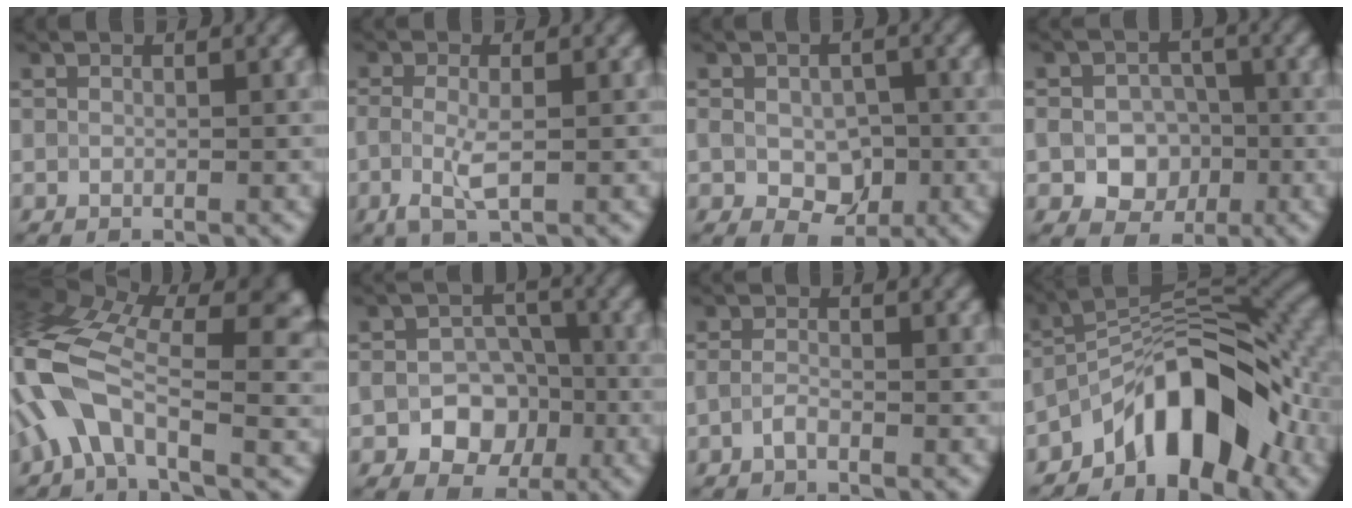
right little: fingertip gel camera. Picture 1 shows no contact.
{"total": 2.6, "force": [-0.6, 0.7, 2.4], "torque": [-0.057, -0.010, -0.009]}
{"total": 4.4, "force": [-0.9, 3.0, 3.0], "torque": [-0.059, -0.013, -0.010]}
{"total": 5.3, "force": [-1.6, 4.2, 2.7], "torque": [-0.047, -0.008, -0.027]}
{"total": 11.5, "force": [-1.4, 6.6, 9.3], "torque": [-0.183, 0.004, -0.039]}
{"total": 5.6, "force": [-2.0, 4.3, 3.1], "torque": [-0.037, -0.005, -0.032]}
{"total": 1.0, "force": [-0.7, 0.2, 0.7], "torque": [-0.017, 0.002, -0.016]}
{"total": 10.3, "force": [-5.6, 4.3, 7.4], "torque": [-0.097, 0.023, -0.109]}